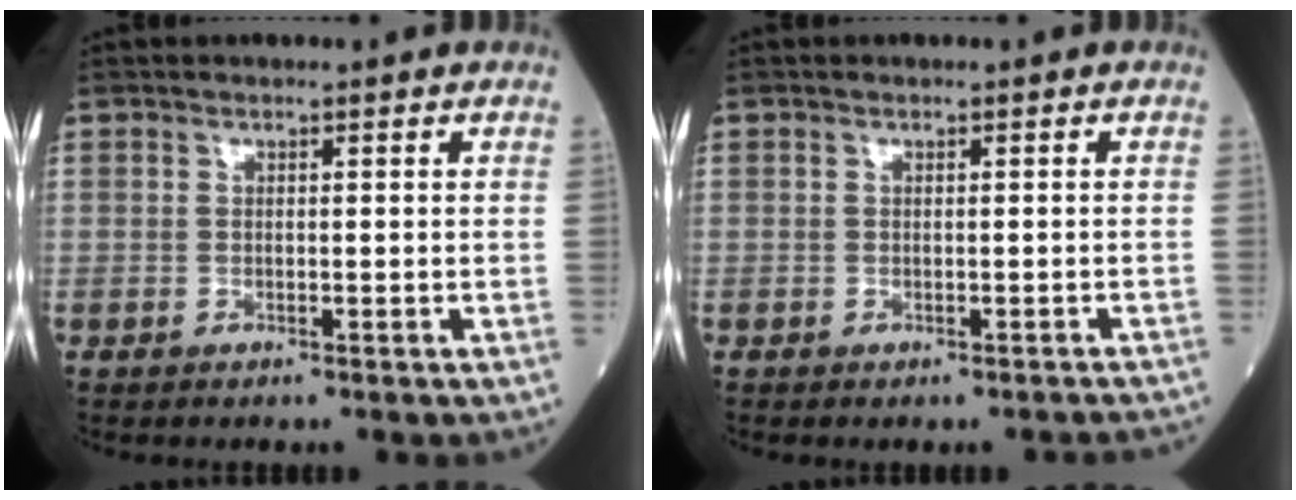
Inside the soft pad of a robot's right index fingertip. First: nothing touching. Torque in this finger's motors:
{"motor_torque": [0.58, -0.57, 0.26, 0.02]}